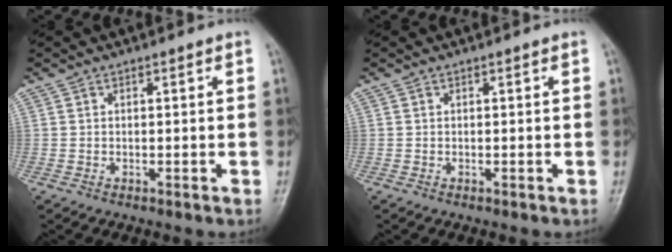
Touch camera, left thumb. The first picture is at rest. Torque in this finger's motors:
{"motor_torque": [0.00, 0.00, 0.00, 0.00, 0.00]}